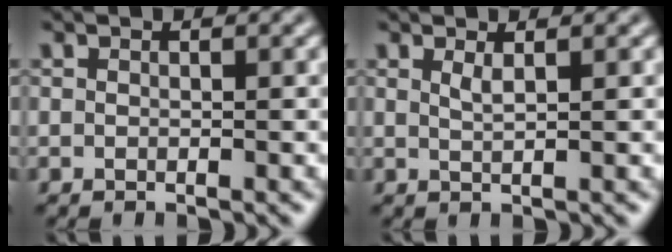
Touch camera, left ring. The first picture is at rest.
{"total": 1.0, "force": [0.6, 0.3, 0.8], "torque": [-0.012, -0.001, 0.010]}